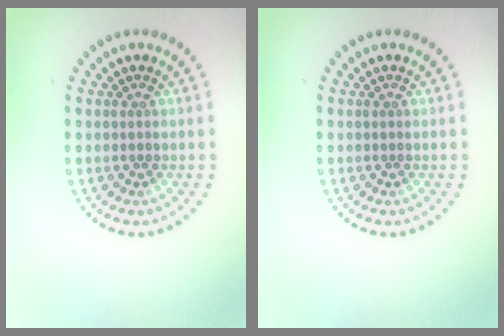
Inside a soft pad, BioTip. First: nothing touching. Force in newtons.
{"total": 0.0}